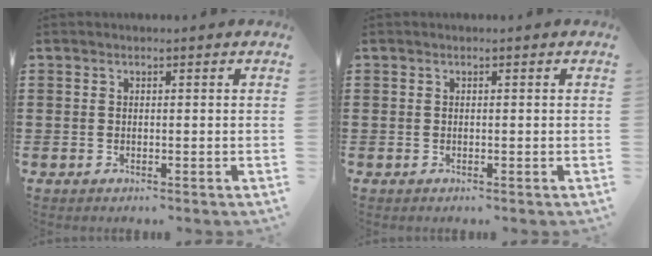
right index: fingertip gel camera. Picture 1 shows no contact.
{"total": 0.0}